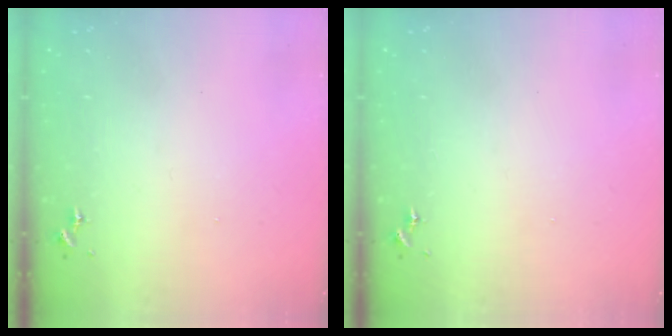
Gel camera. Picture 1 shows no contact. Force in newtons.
{"total": 0.0}